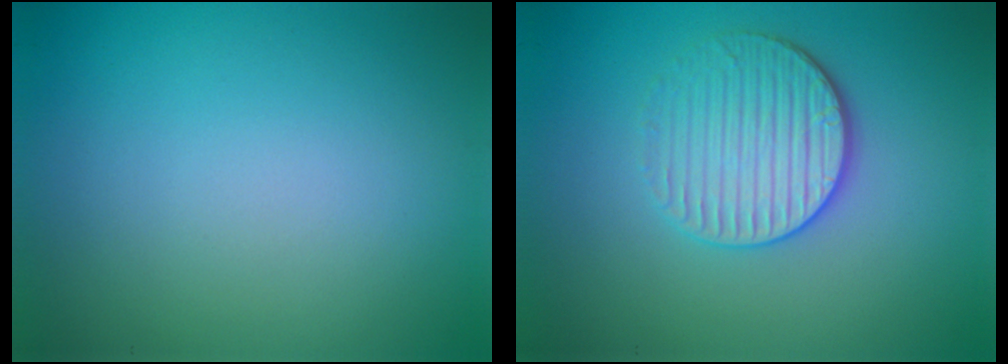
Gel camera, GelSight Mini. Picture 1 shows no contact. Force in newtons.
{"total": 3.6, "press": 3.3, "slide": 1.4}